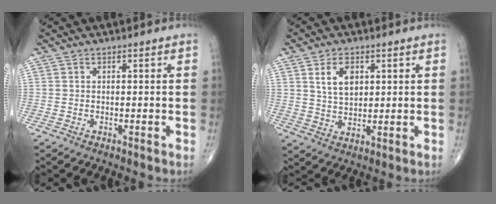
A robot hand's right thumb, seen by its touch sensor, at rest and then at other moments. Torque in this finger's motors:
{"motor_torque": [-0.45, 0.71, 0.22, 0.33, 0.10]}